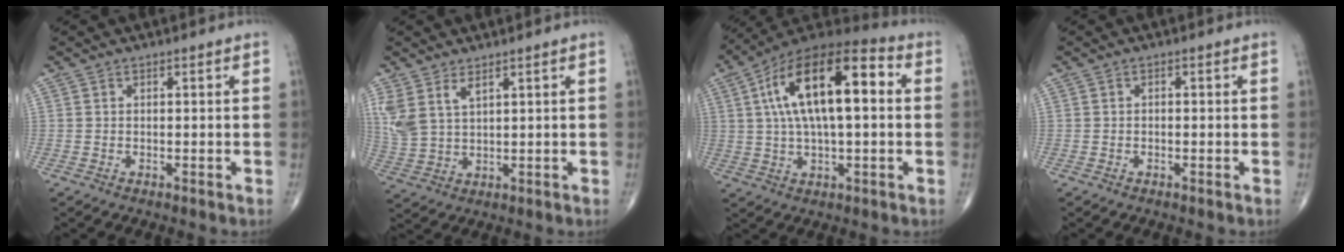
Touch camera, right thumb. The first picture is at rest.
{"total": 6.8, "force": [3.6, 3.2, 4.7], "torque": [-0.108, -0.012, 0.084]}
{"total": 20.5, "force": [3.8, 8.6, 18.2], "torque": [-0.314, 0.030, 0.053]}
{"total": 0.6, "force": [-0.1, 0.4, 0.5], "torque": [-0.008, 0.003, -0.003]}